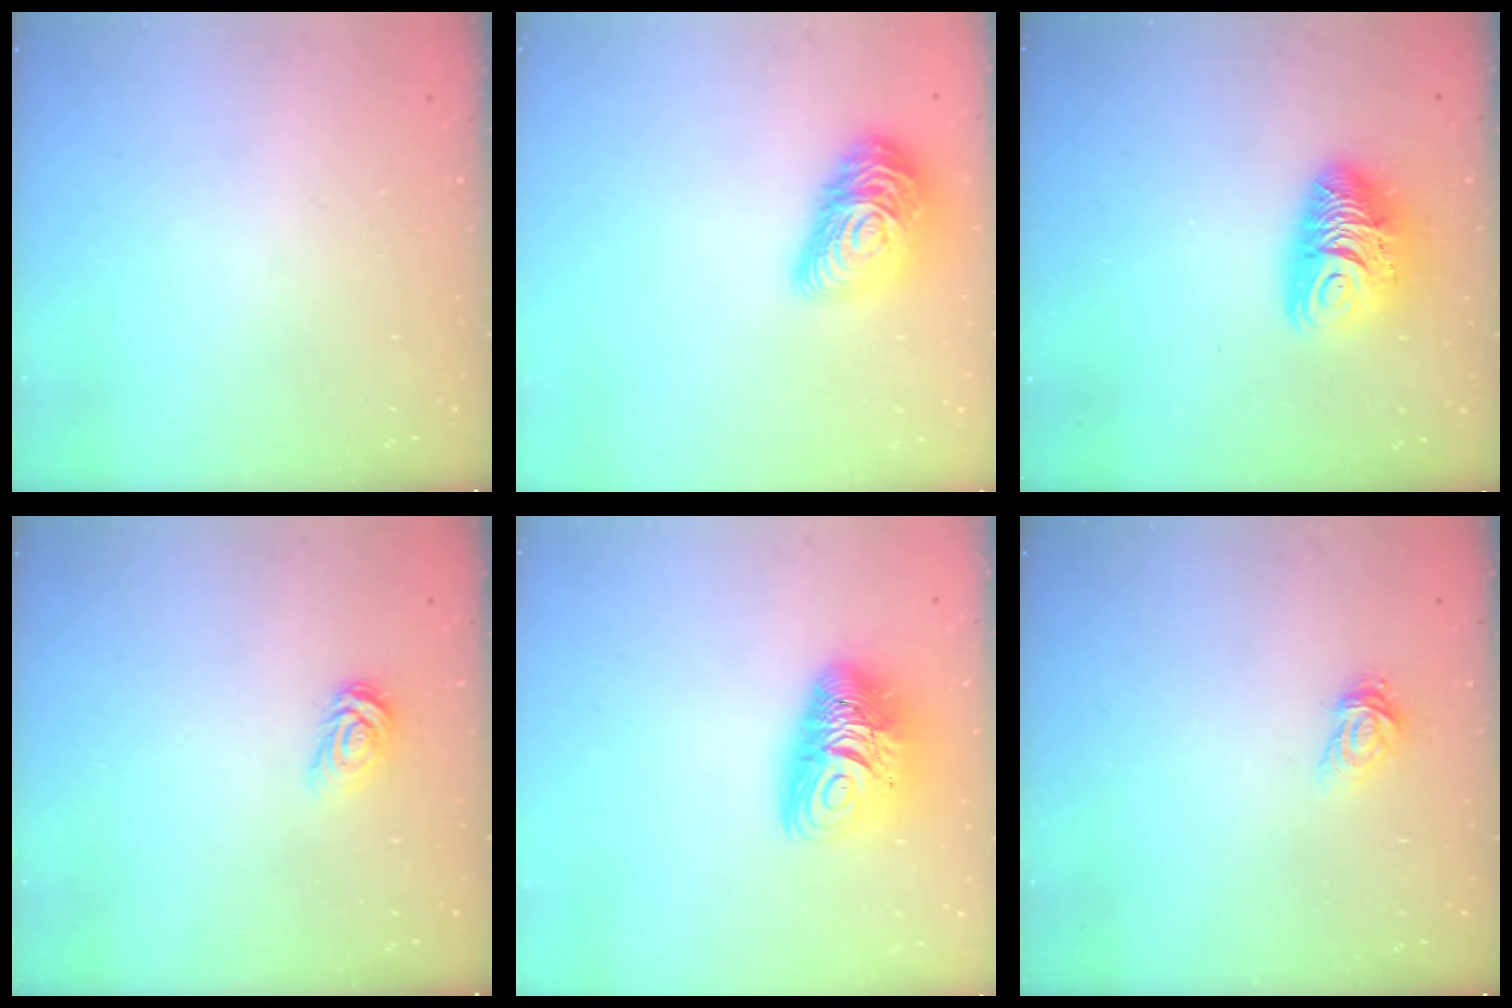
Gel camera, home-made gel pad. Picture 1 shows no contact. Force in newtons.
{"total": 16.6, "press": 16.6, "slide": 0.9}
{"total": 10.7, "press": 10.6, "slide": 1.1}
{"total": 3.9, "press": 3.9, "slide": 0.5}
{"total": 12.7, "press": 12.6, "slide": 1.3}
{"total": 3.1, "press": 3.1, "slide": 0.1}